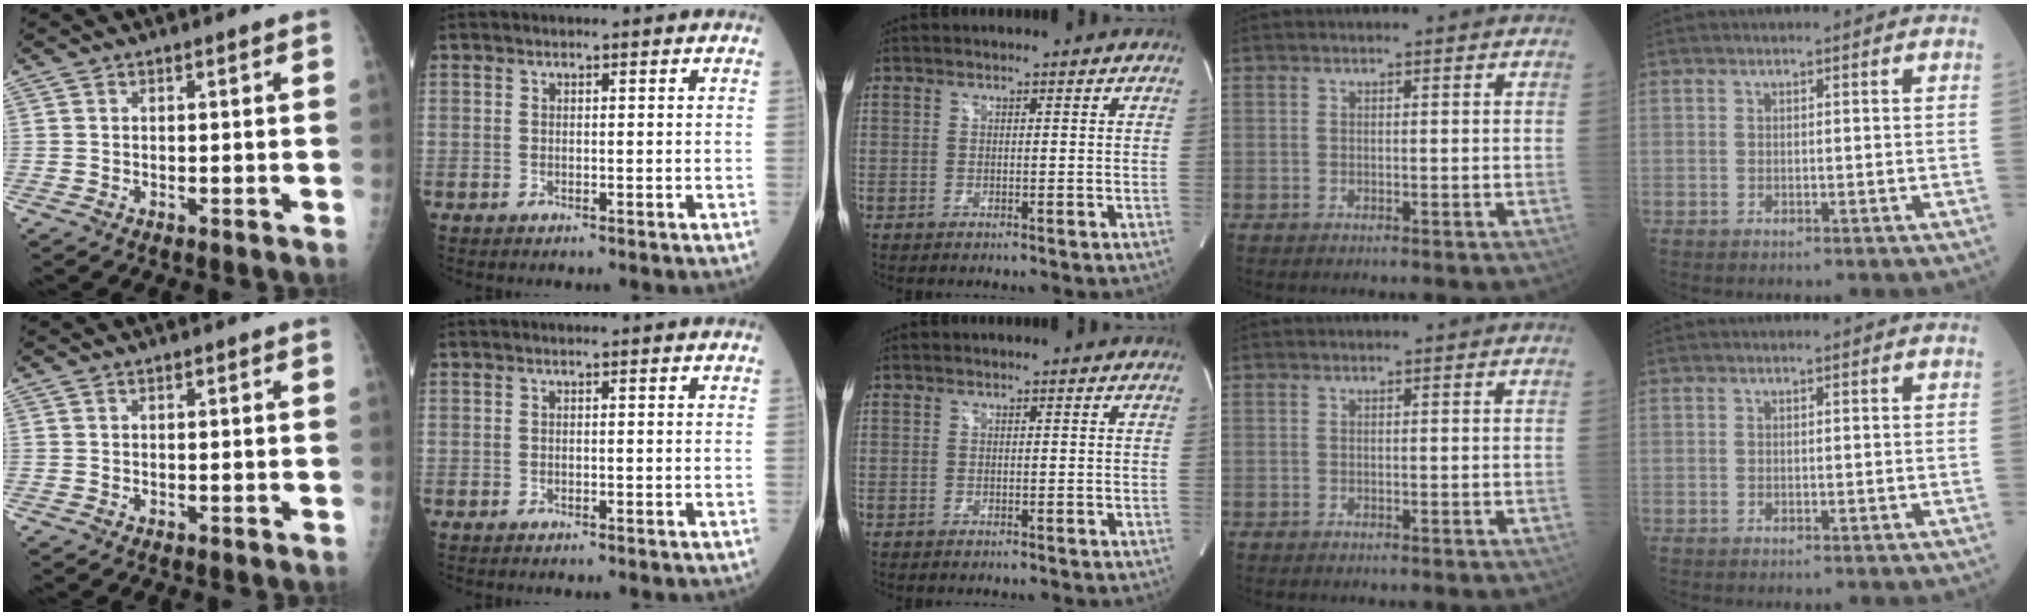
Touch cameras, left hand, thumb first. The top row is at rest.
{}